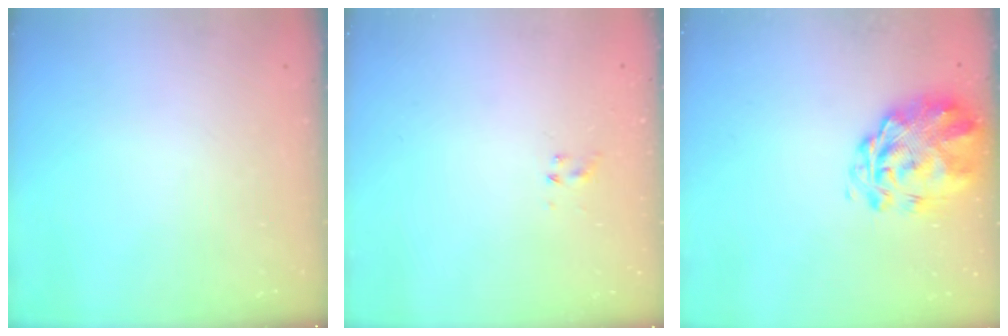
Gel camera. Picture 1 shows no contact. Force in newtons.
{"total": 1.0, "press": 0.9, "slide": 0.4}
{"total": 3.3, "press": 2.9, "slide": 1.5}